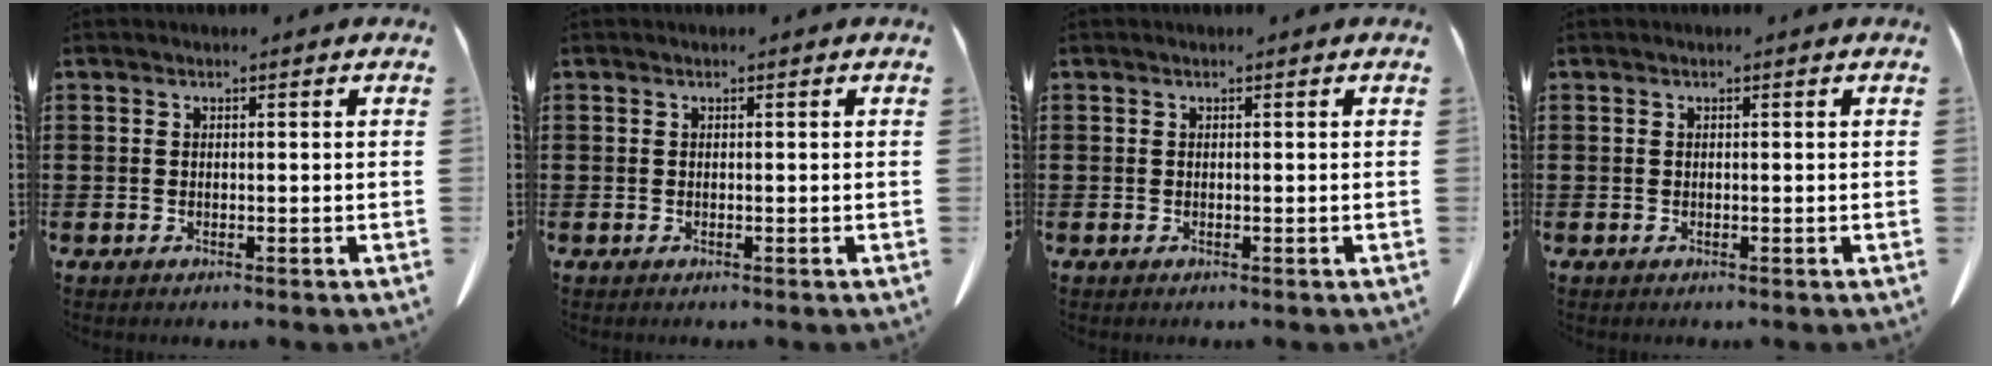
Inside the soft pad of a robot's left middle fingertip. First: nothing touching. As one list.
[{"total": 0.0}, {"total": 0.0}, {"total": 0.0}]